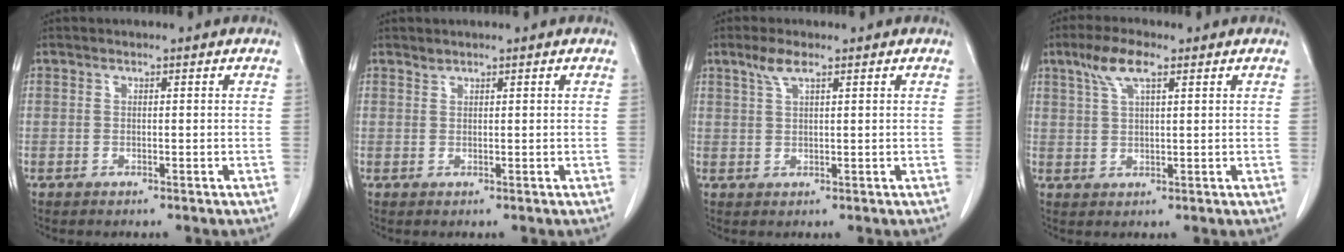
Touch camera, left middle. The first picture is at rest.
{"total": 0.6, "force": [0.6, 0.0, -0.1], "torque": [-0.003, -0.003, 0.011]}
{"total": 2.8, "force": [1.8, 0.4, 2.1], "torque": [-0.049, 0.007, 0.040]}
{"total": 5.4, "force": [3.1, 1.2, 4.3], "torque": [-0.092, 0.013, 0.061]}